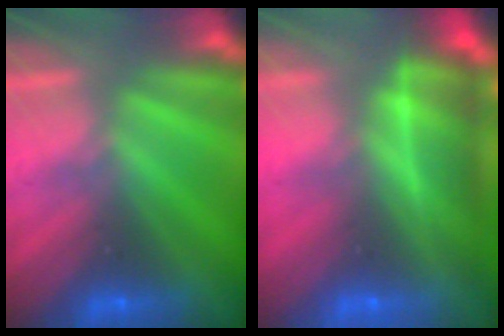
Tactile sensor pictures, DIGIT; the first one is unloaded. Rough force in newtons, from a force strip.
{"total": 7.1}